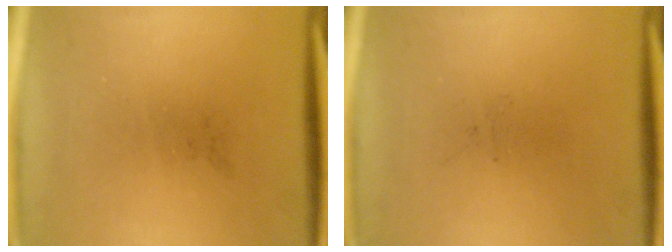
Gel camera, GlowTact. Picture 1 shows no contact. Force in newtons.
{"total": 0.0}